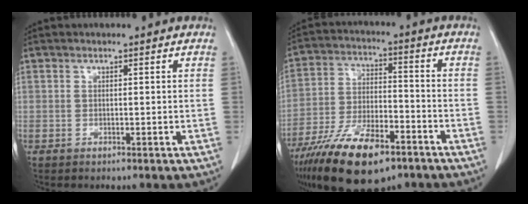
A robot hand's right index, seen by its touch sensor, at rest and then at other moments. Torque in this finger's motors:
{"motor_torque": [0.54, -0.37, 0.49, 0.16]}